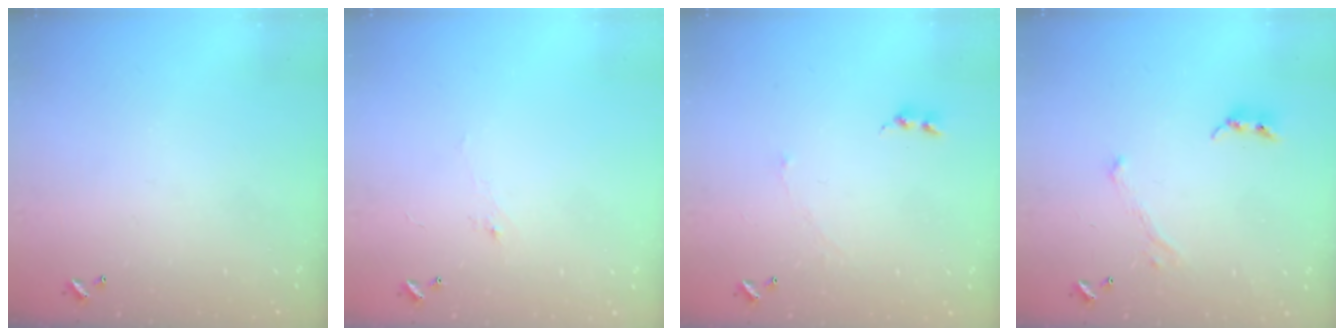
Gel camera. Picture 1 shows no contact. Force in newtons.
{"total": 1.2, "press": 0.8, "slide": 0.8}
{"total": 2.0, "press": 1.9, "slide": 0.7}
{"total": 1.8, "press": 1.6, "slide": 0.9}